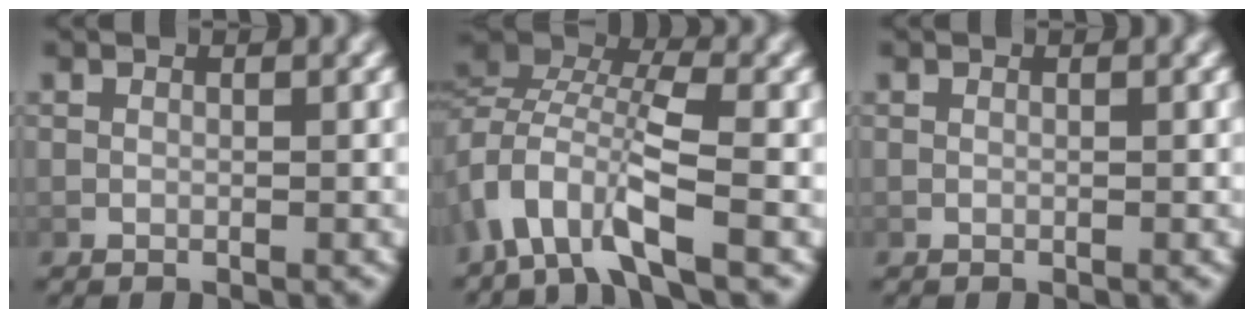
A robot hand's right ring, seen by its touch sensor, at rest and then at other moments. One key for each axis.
{"total": 6.4, "fx": 0.9, "fy": 3.9, "fz": 5.1, "tx": -0.106, "ty": 0.003, "tz": 0.004}
{"total": 0.0}